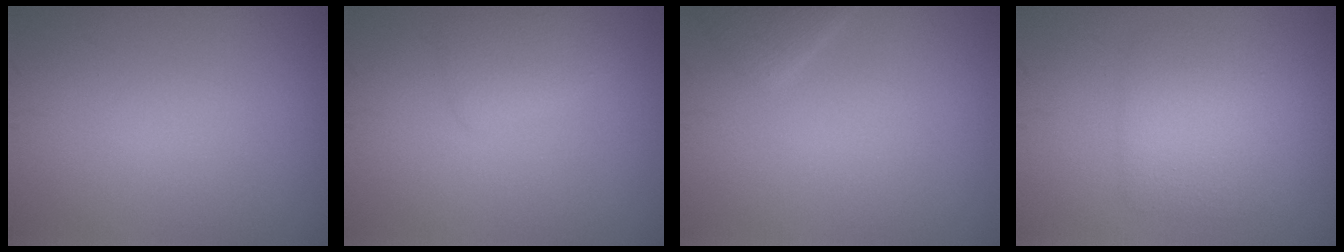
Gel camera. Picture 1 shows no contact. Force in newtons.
{"total": 1.8, "press": 1.8, "slide": 0.0}
{"total": 1.4, "press": 1.4, "slide": 0.1}
{"total": 3.5, "press": 3.5, "slide": 0.2}